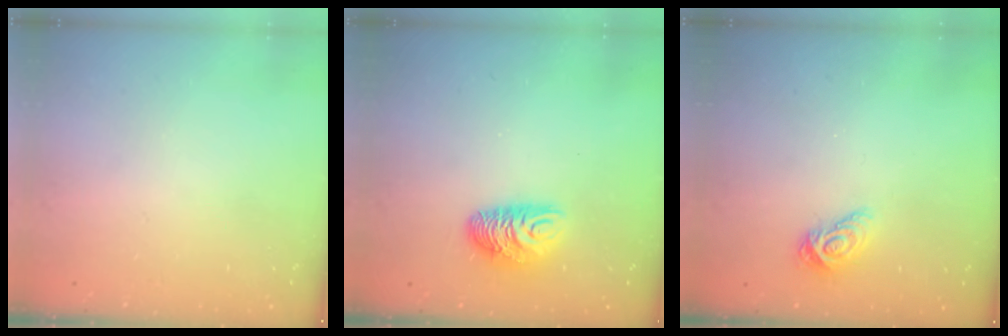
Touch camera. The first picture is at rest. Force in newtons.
{"total": 9.0, "press": 9.0, "slide": 0.2}
{"total": 8.1, "press": 8.1, "slide": 0.3}